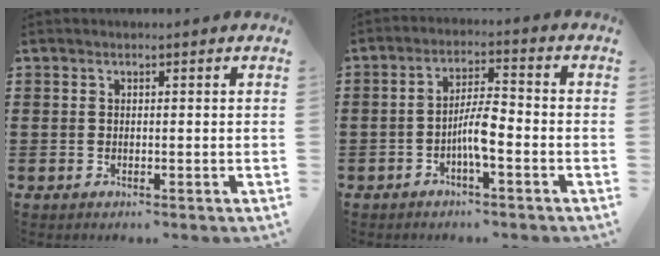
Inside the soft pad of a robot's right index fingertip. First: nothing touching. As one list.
[{"total": 5.1, "force": [-2.0, 1.2, 4.6], "torque": [-0.095, 0.004, -0.043]}]